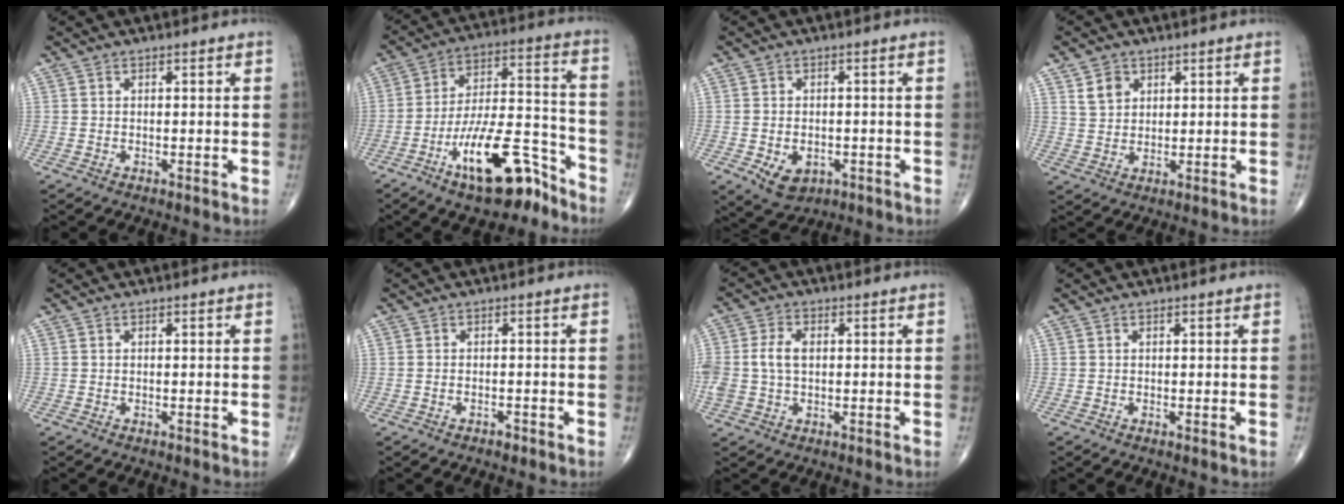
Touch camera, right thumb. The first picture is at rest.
{"total": 17.7, "force": [-10.9, 6.4, 12.4], "torque": [-0.186, 0.090, -0.183]}
{"total": 6.3, "force": [-2.0, 4.4, 4.0], "torque": [-0.053, 0.003, -0.019]}
{"total": 4.5, "force": [2.3, 3.5, 1.8], "torque": [-0.017, -0.014, 0.047]}
{"total": 0.0}
{"total": 1.1, "force": [-0.8, 0.6, 0.5], "torque": [-0.013, 0.007, -0.011]}
{"total": 6.7, "force": [0.4, 4.4, 5.1], "torque": [-0.120, 0.014, 0.010]}
{"total": 0.0}